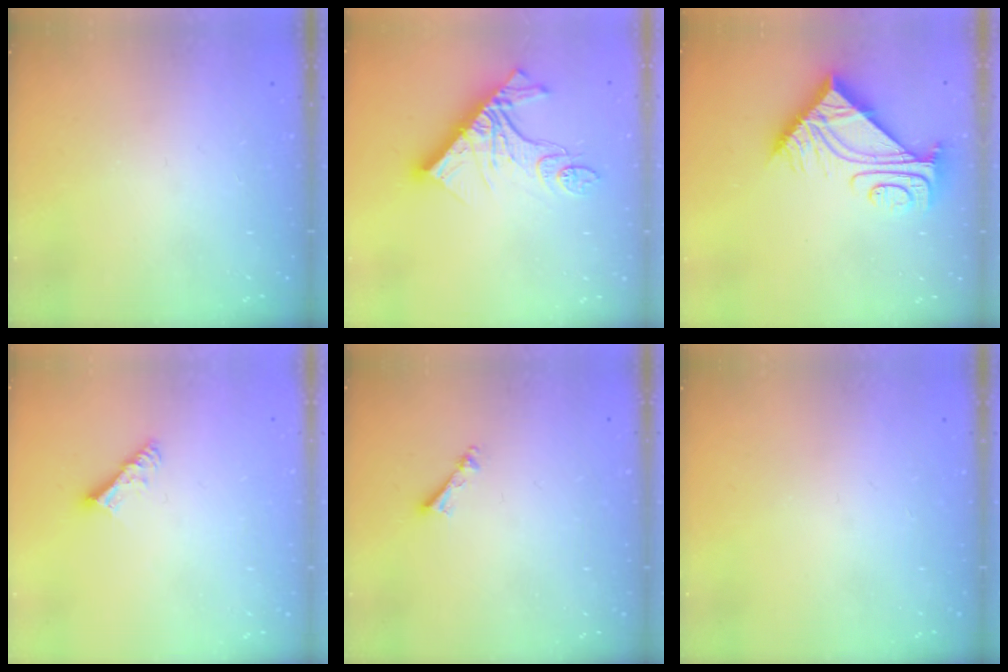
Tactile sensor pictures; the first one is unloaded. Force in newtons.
{"total": 15.3, "press": 15.3, "slide": 1.3}
{"total": 9.9, "press": 9.8, "slide": 0.9}
{"total": 5.5, "press": 5.5, "slide": 0.3}
{"total": 3.2, "press": 3.2, "slide": 0.3}
{"total": 0.0}